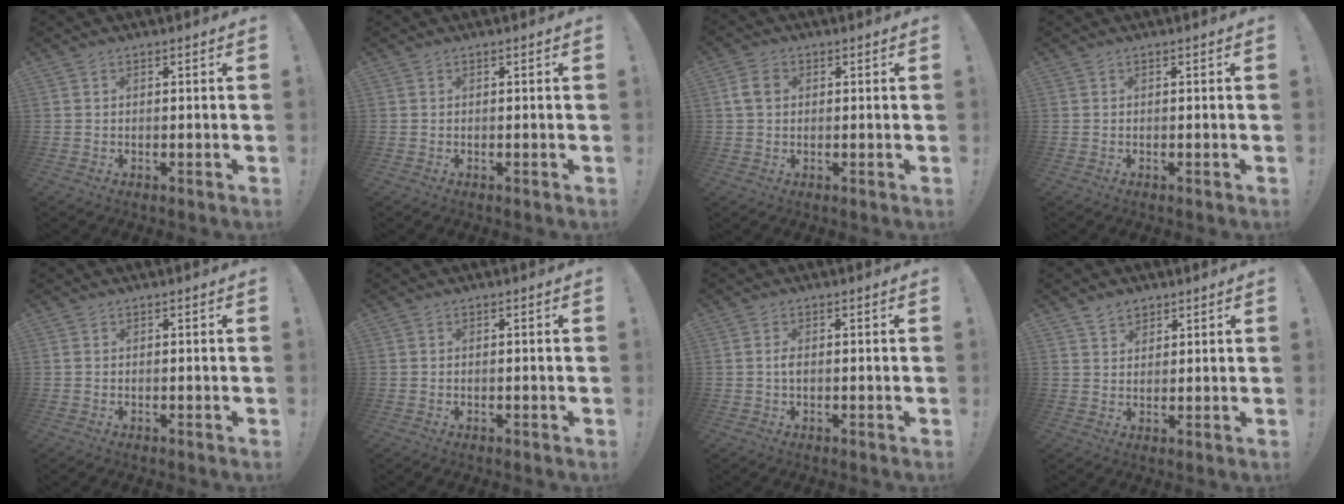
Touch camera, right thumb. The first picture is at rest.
{"total": 0.0}
{"total": 5.8, "force": [1.1, 4.2, 3.8], "torque": [-0.073, 0.011, 0.025]}
{"total": 0.0}
{"total": 0.0}
{"total": 0.0}
{"total": 1.6, "force": [-0.4, 0.7, 1.4], "torque": [-0.028, 0.004, -0.008]}
{"total": 4.4, "force": [3.3, 2.7, 1.0], "torque": [-0.009, -0.016, 0.060]}